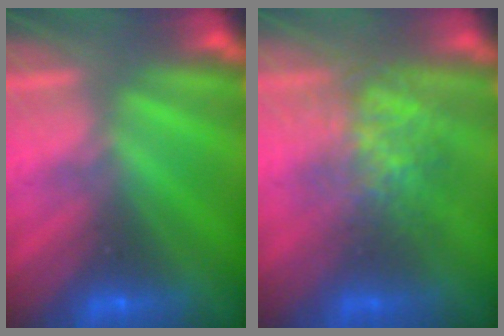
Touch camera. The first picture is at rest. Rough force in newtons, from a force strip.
{"total": 3.6}